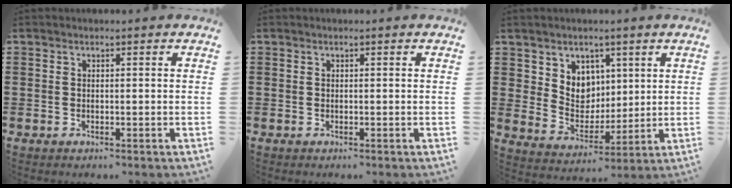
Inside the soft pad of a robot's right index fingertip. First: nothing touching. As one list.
[{"total": 0.0}, {"total": 6.3, "force": [3.3, 5.4, 0.9], "torque": [-0.035, -0.012, 0.060]}]